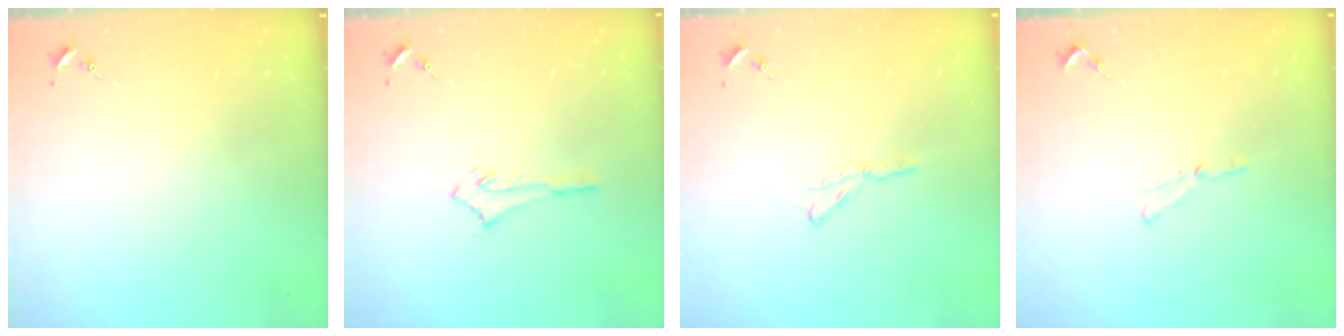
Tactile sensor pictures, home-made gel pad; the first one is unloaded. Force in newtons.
{"total": 2.9, "press": 2.9, "slide": 0.2}
{"total": 2.9, "press": 2.9, "slide": 0.3}
{"total": 3.5, "press": 3.5, "slide": 0.4}